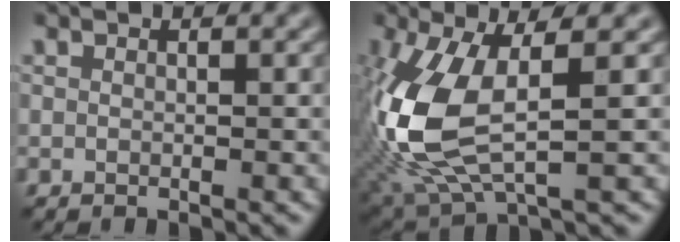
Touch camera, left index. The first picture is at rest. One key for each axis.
{"total": 10.2, "fx": 0.0, "fy": 4.6, "fz": 9.1, "tx": -0.228, "ty": -0.011, "tz": 0.005}